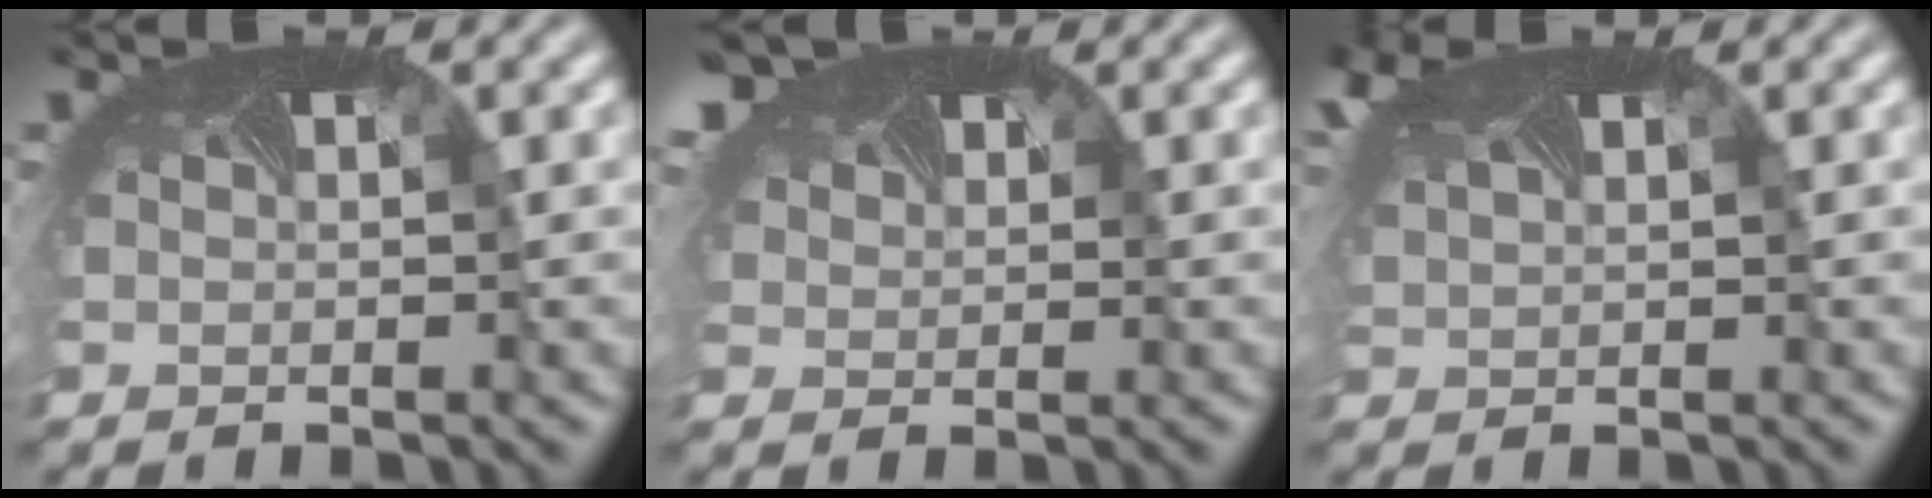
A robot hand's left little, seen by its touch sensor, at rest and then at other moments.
{"total": 2.6, "force": [2.4, 1.0, 0.1], "torque": [-0.034, -0.006, 0.049]}
{"total": 3.7, "force": [2.4, 1.6, 2.4], "torque": [-0.084, 0.005, 0.053]}